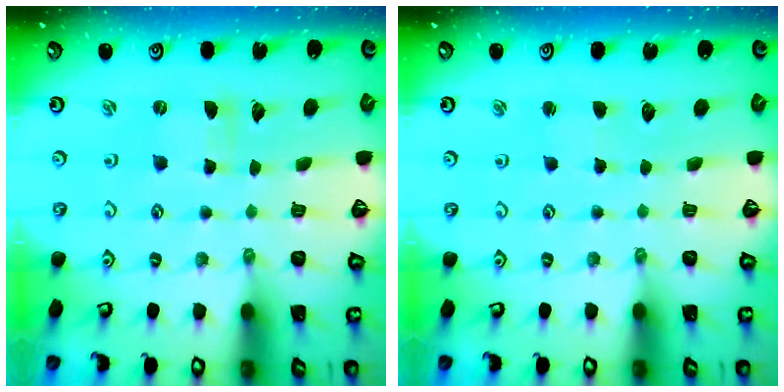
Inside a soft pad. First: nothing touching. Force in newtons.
{"total": 1.5, "press": 1.5, "slide": 0.3}